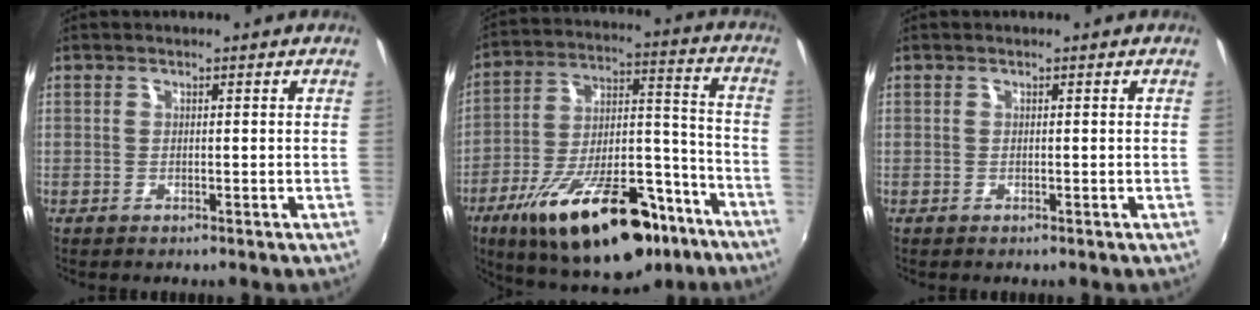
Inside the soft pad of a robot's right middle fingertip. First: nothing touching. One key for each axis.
{"total": 28.0, "fx": -17.5, "fy": 11.5, "fz": 18.6, "tx": -0.305, "ty": 0.002, "tz": -0.255}
{"total": 0.0}